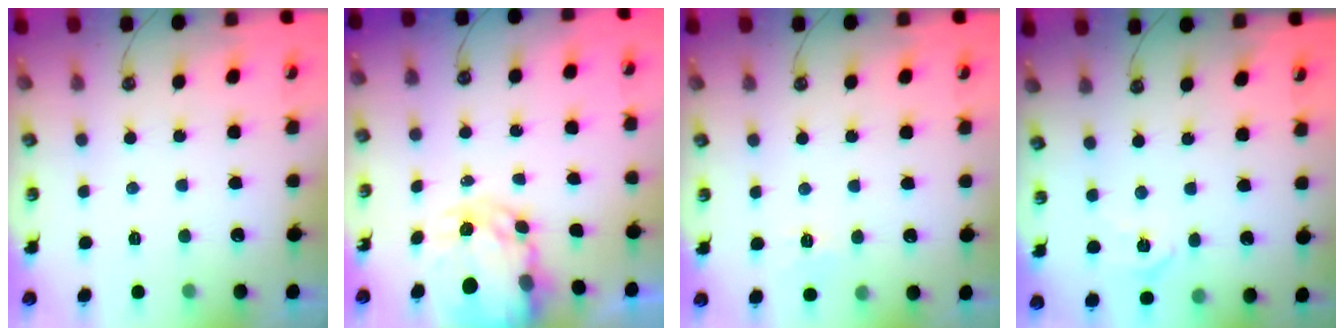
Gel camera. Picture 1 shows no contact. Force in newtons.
{"total": 5.8, "press": 5.8, "slide": 0.2}
{"total": 7.1, "press": 7.1, "slide": 0.7}
{"total": 6.5, "press": 6.4, "slide": 0.7}